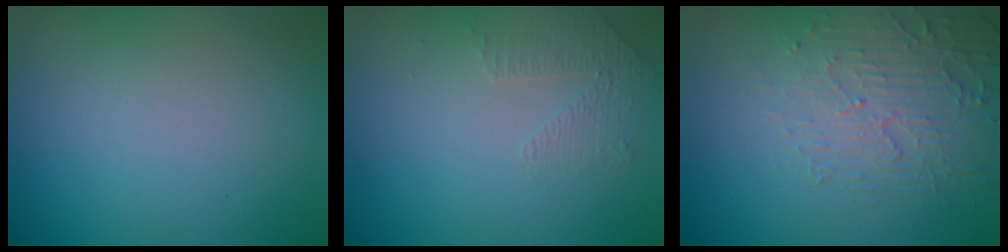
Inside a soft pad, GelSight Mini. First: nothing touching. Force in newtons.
{"total": 1.4, "press": 0.8, "slide": 1.1}
{"total": 5.0, "press": 3.3, "slide": 3.8}